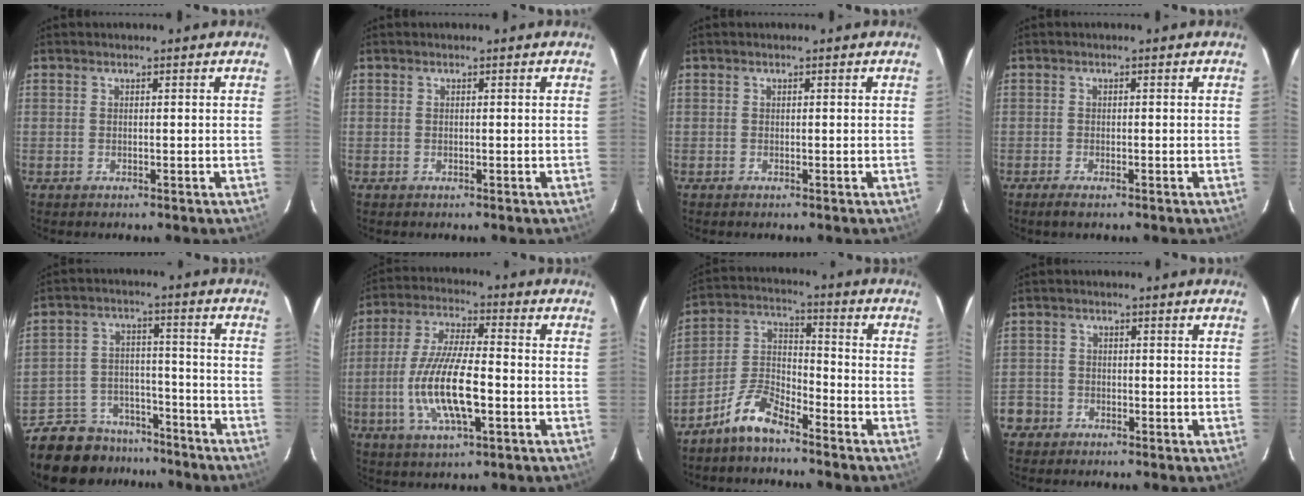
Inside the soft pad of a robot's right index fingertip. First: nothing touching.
{"total": 0.0}
{"total": 0.0}
{"total": 2.0, "force": [-1.4, 0.5, 1.2], "torque": [-0.029, -0.006, -0.029]}
{"total": 15.0, "force": [-12.3, 7.8, 3.6], "torque": [-0.101, 0.034, -0.175]}
{"total": 14.3, "force": [-3.5, 3.7, 13.3], "torque": [-0.273, -0.007, -0.063]}
{"total": 9.4, "force": [-7.4, 2.7, 5.0], "torque": [-0.125, 0.036, -0.156]}
{"total": 5.0, "force": [-2.6, 4.2, 0.7], "torque": [-0.018, 0.023, -0.050]}